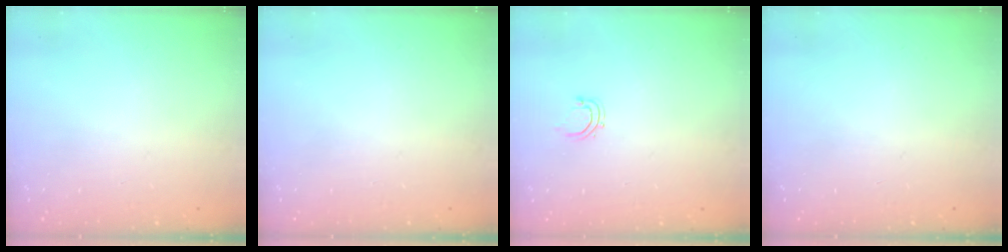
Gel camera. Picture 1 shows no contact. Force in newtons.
{"total": 0.0}
{"total": 2.8, "press": 2.7, "slide": 0.5}
{"total": 0.0}